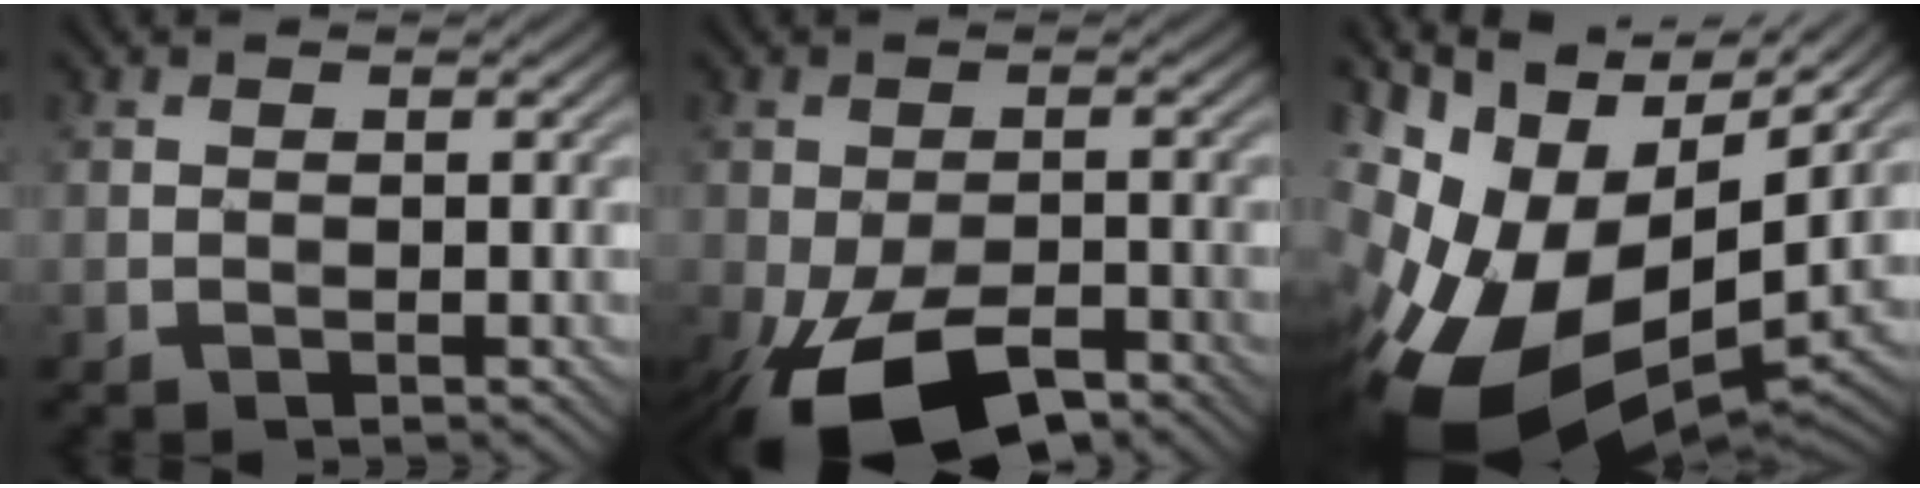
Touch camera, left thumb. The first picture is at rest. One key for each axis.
{"total": 12.8, "fx": -7.2, "fy": 5.6, "fz": 9.0, "tx": -0.167, "ty": -0.030, "tz": -0.124}
{"total": 18.4, "fx": -3.7, "fy": 10.7, "fz": 14.5, "tx": -0.306, "ty": -0.024, "tz": -0.060}